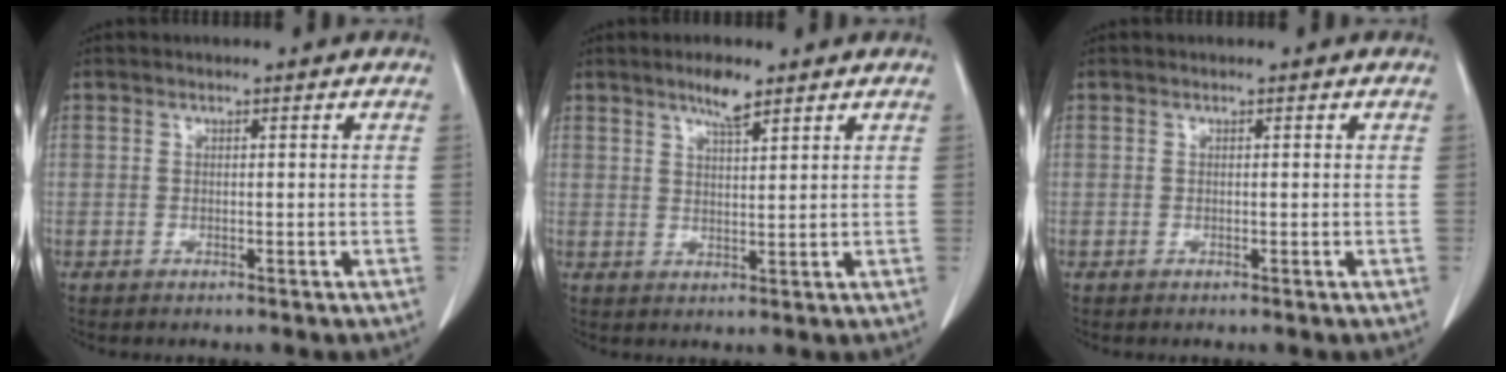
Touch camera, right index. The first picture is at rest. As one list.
[{"total": 3.8, "force": [2.8, 0.6, 2.5], "torque": [-0.047, 0.001, 0.050]}, {"total": 0.0}]